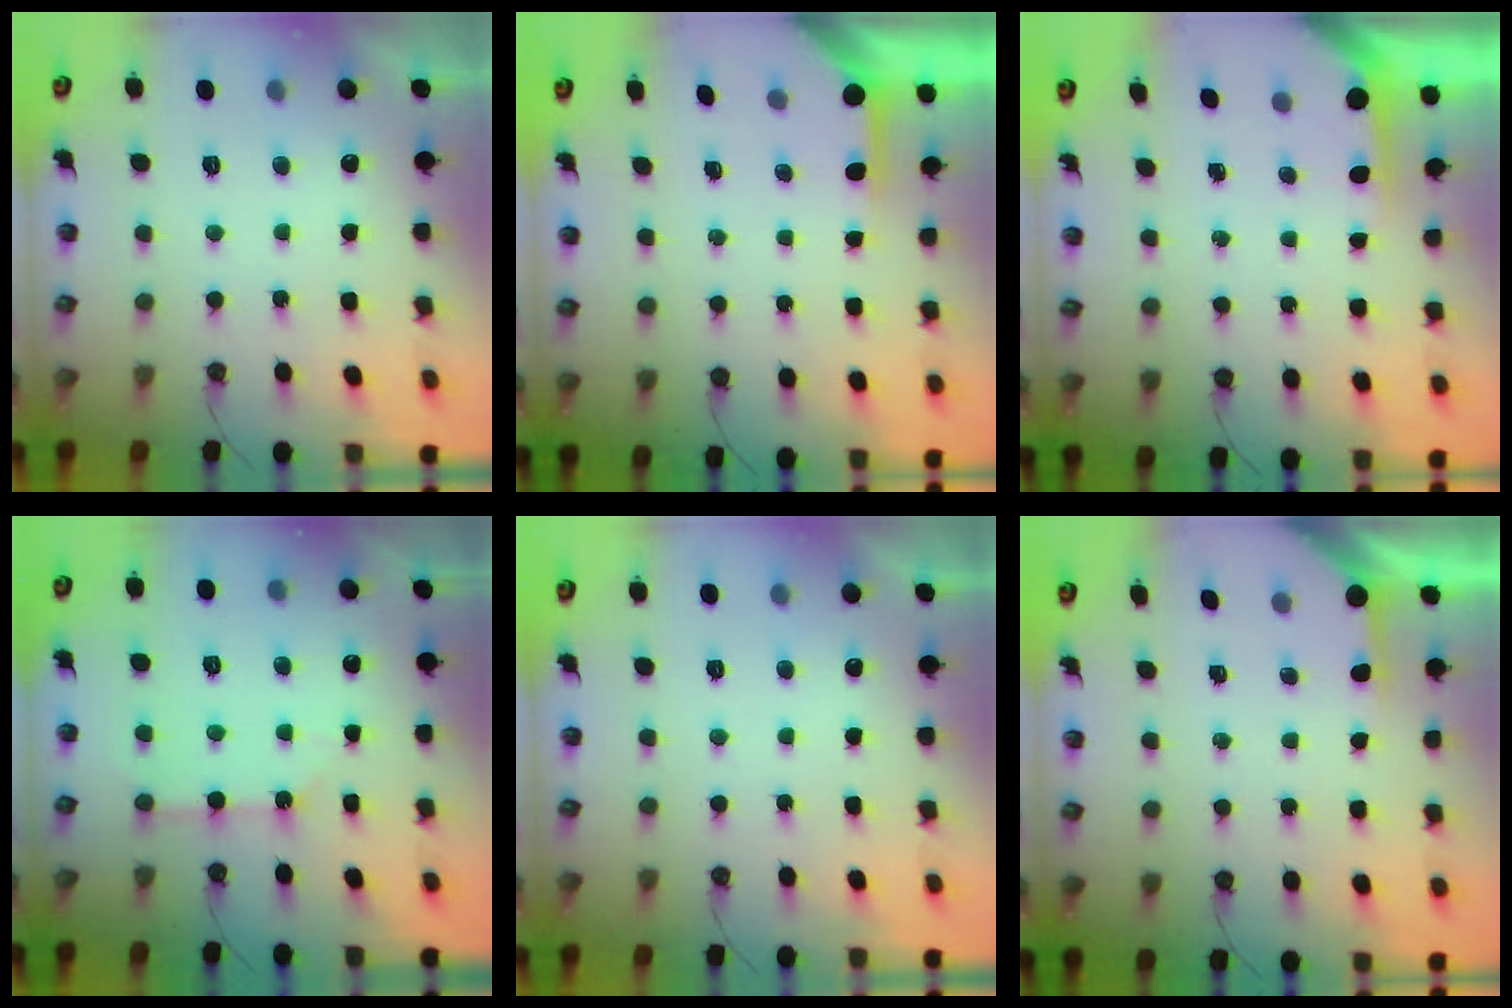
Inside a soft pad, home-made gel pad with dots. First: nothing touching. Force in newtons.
{"total": 3.8, "press": 3.8, "slide": 0.5}
{"total": 4.6, "press": 4.5, "slide": 0.4}
{"total": 4.2, "press": 4.2, "slide": 0.5}
{"total": 0.0}
{"total": 4.2, "press": 4.1, "slide": 0.4}